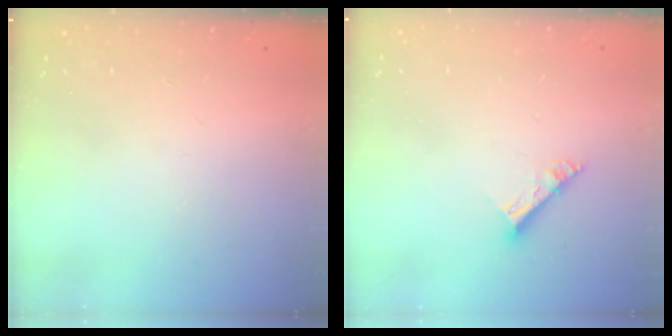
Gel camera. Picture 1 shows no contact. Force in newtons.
{"total": 6.6, "press": 6.5, "slide": 0.7}